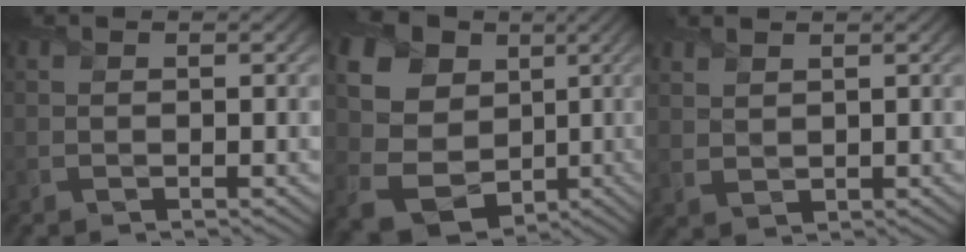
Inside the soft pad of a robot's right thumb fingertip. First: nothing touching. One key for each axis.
{"total": 16.7, "fx": 4.8, "fy": 13.4, "fz": 8.6, "tx": -0.226, "ty": 0.026, "tz": 0.088}
{"total": 2.3, "fx": 1.8, "fy": 1.1, "fz": 0.9, "tx": -0.025, "ty": -0.001, "tz": 0.044}